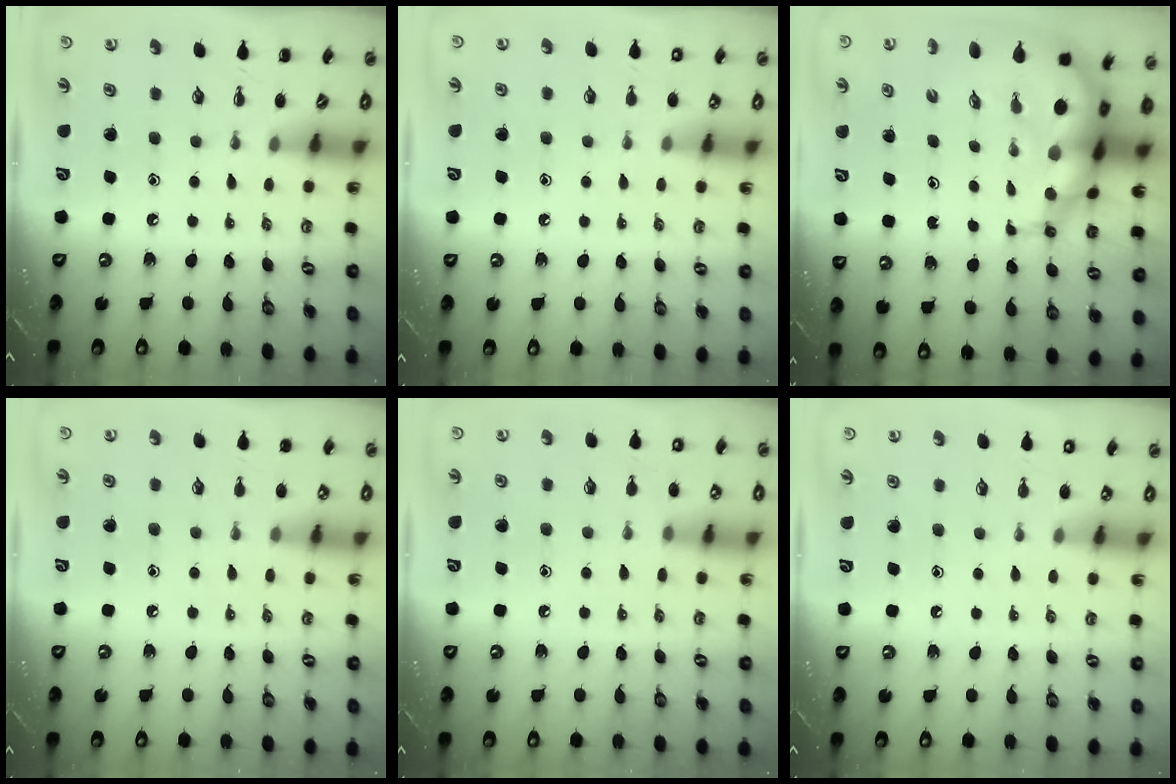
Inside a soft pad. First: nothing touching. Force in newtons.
{"total": 1.1, "press": 1.1, "slide": 0.2}
{"total": 12.4, "press": 12.0, "slide": 3.3}
{"total": 6.2, "press": 6.0, "slide": 1.8}
{"total": 8.1, "press": 7.8, "slide": 2.1}
{"total": 1.4, "press": 1.4, "slide": 0.1}